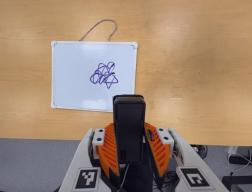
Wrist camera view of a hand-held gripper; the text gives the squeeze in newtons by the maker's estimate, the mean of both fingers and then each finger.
{"total": 4.0, "left": 2.7, "right": 5.3}